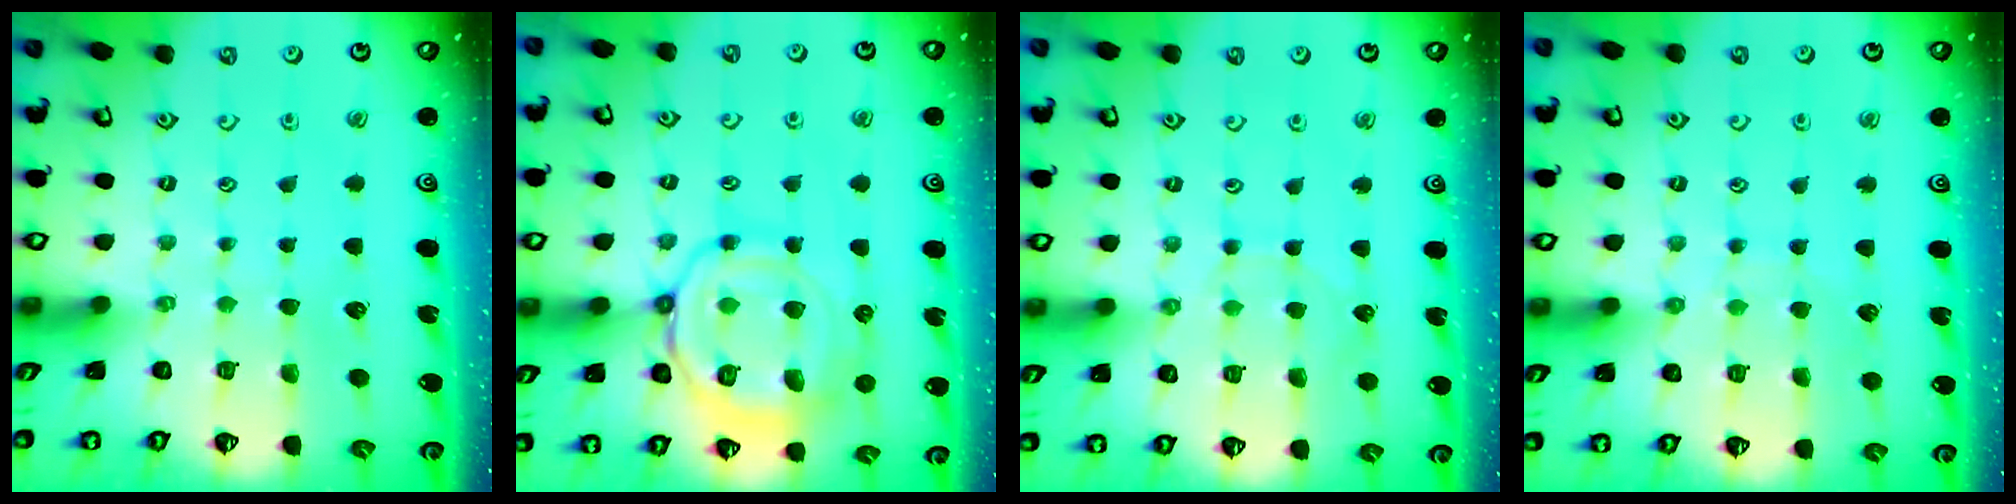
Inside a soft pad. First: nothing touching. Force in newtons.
{"total": 16.5, "press": 16.5, "slide": 1.7}
{"total": 5.8, "press": 5.8, "slide": 0.5}
{"total": 6.2, "press": 6.2, "slide": 0.6}